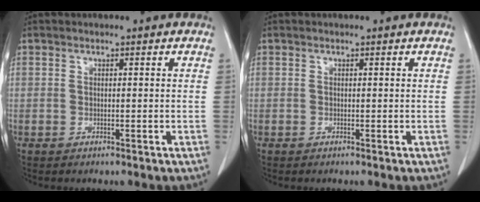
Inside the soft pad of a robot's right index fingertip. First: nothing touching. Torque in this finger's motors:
{"motor_torque": [0.03, -0.02, 0.00, 0.01]}